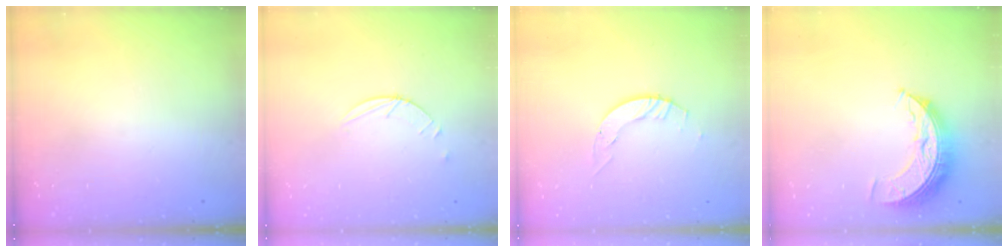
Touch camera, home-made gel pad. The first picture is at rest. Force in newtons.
{"total": 2.5, "press": 2.4, "slide": 0.3}
{"total": 2.1, "press": 2.1, "slide": 0.3}
{"total": 9.1, "press": 9.1, "slide": 0.6}